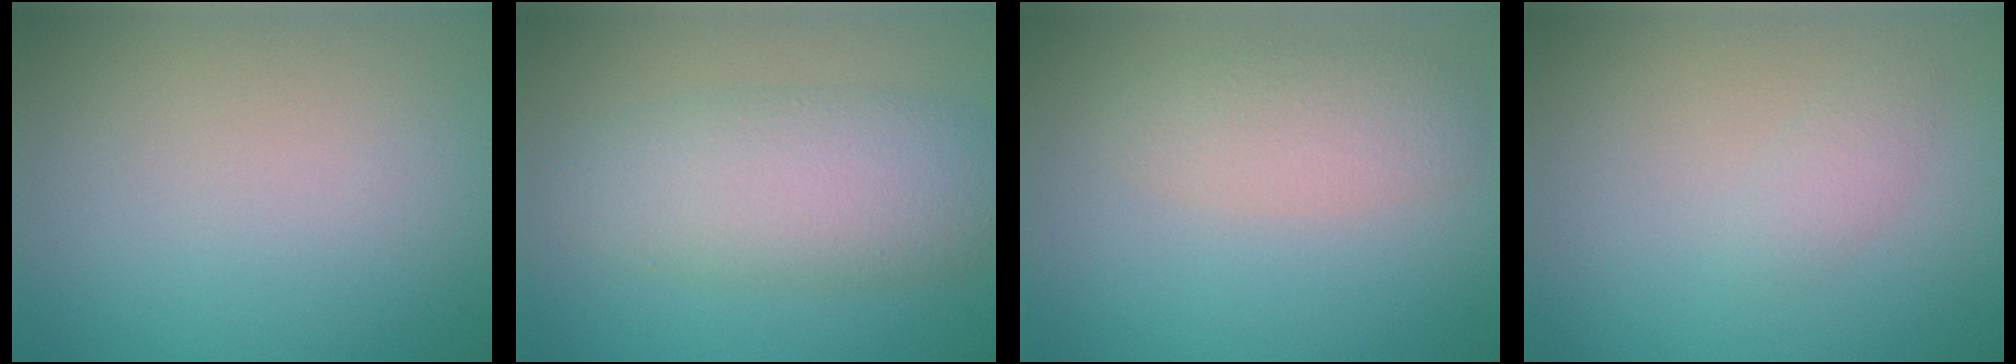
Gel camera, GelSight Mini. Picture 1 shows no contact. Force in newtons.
{"total": 6.2, "press": 6.2, "slide": 0.2}
{"total": 3.0, "press": 3.0, "slide": 0.2}
{"total": 1.1, "press": 1.1, "slide": 0.0}